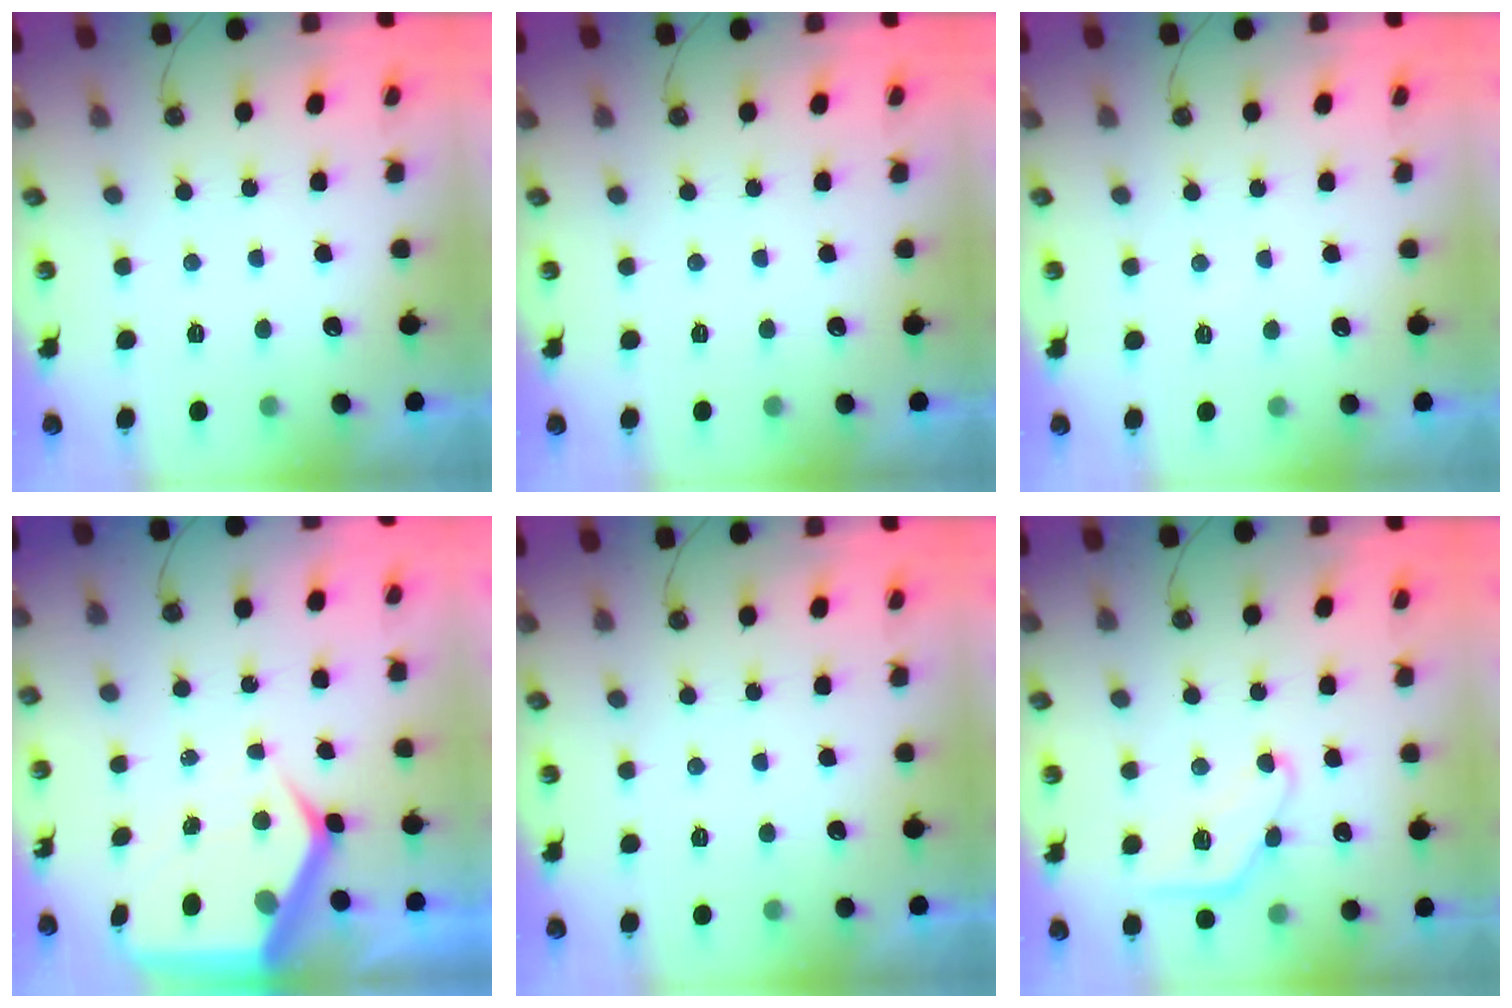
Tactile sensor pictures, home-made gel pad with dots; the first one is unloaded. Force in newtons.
{"total": 0.0}
{"total": 3.7, "press": 3.7, "slide": 0.4}
{"total": 10.4, "press": 10.3, "slide": 1.3}
{"total": 0.0}
{"total": 10.9, "press": 10.9, "slide": 0.4}